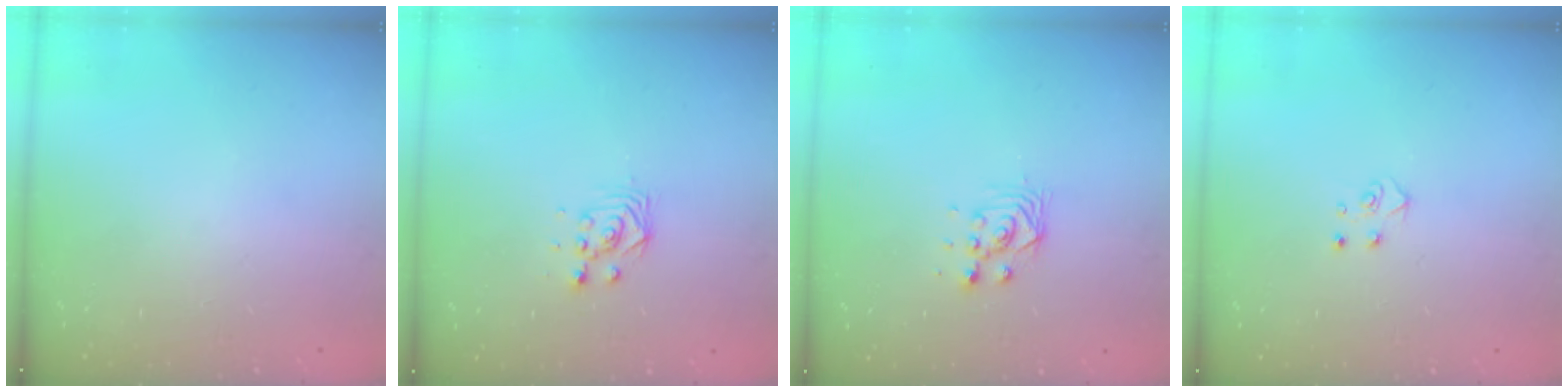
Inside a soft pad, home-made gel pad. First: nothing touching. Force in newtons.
{"total": 3.0, "press": 3.0, "slide": 0.0}
{"total": 2.9, "press": 2.8, "slide": 0.8}
{"total": 3.9, "press": 3.9, "slide": 0.4}